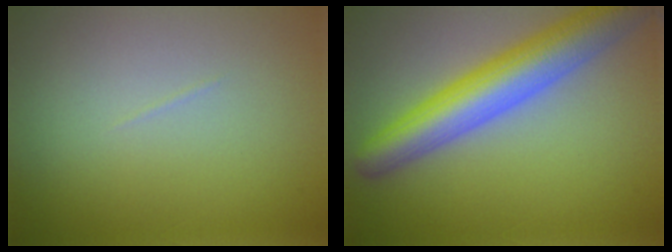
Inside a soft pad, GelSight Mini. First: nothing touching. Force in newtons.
{"total": 7.6, "press": 7.6, "slide": 0.4}